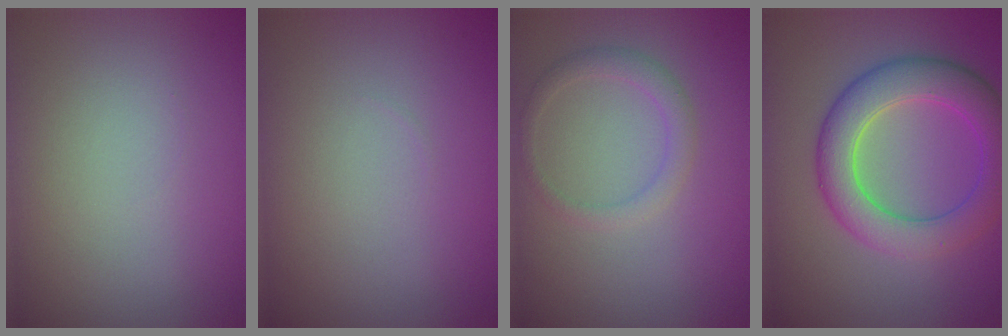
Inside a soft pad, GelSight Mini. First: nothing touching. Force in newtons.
{"total": 0.0}
{"total": 1.8, "press": 1.8, "slide": 0.1}
{"total": 6.3, "press": 6.3, "slide": 0.2}